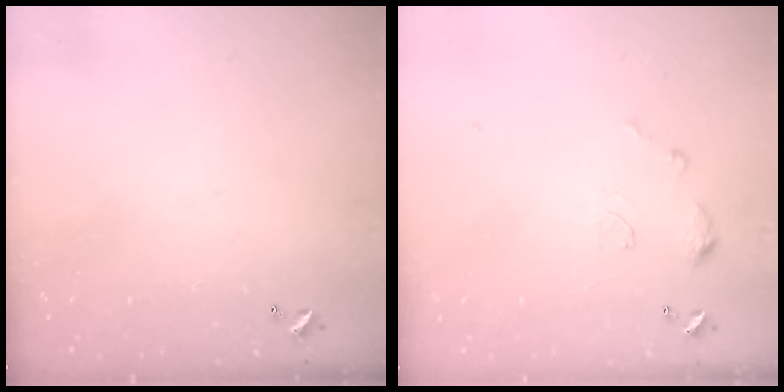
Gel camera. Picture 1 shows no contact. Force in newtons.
{"total": 6.4, "press": 6.4, "slide": 0.7}